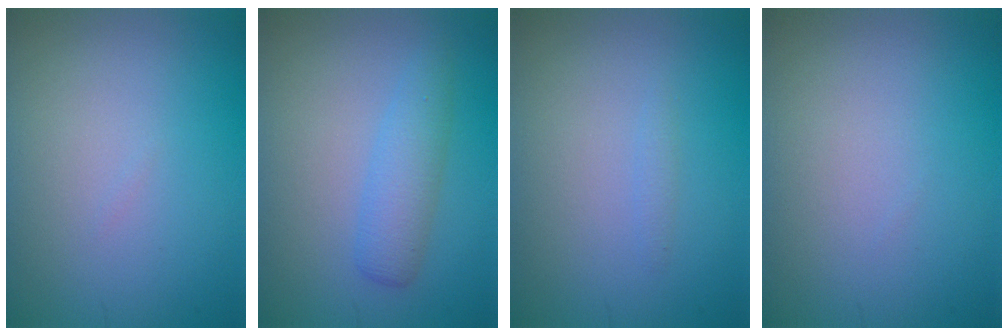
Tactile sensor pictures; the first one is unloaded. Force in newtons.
{"total": 2.8, "press": 2.7, "slide": 0.2}
{"total": 0.6, "press": 0.6, "slide": 0.1}
{"total": 0.0}